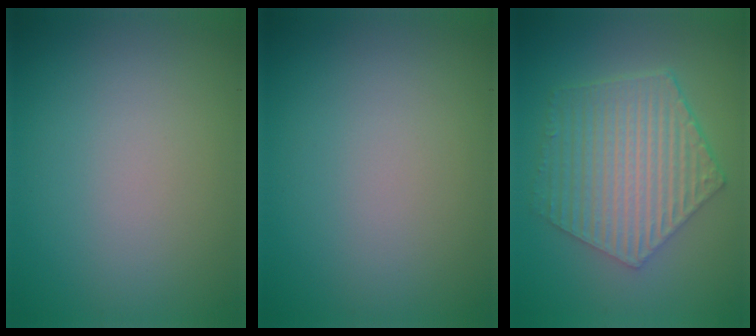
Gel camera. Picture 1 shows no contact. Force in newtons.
{"total": 0.0}
{"total": 6.9, "press": 5.0, "slide": 4.8}